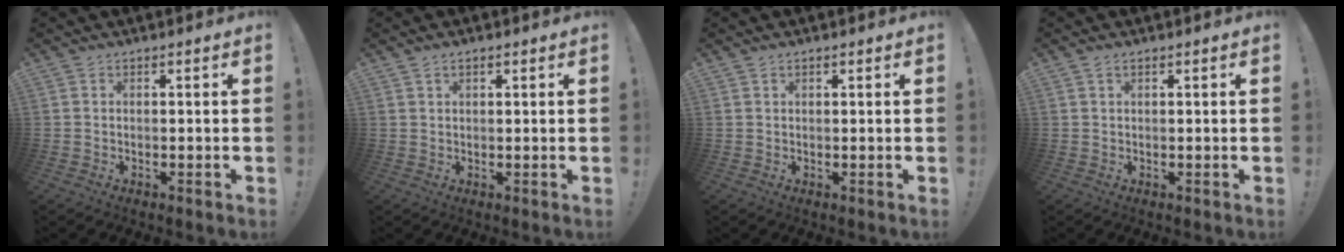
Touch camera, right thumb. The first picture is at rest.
{"total": 1.9, "force": [1.3, 1.0, 1.0], "torque": [-0.013, -0.001, 0.022]}
{"total": 1.0, "force": [0.8, 0.5, 0.3], "torque": [0.002, -0.002, 0.014]}
{"total": 1.2, "force": [0.8, 0.5, 0.7], "torque": [-0.014, 0.001, 0.016]}